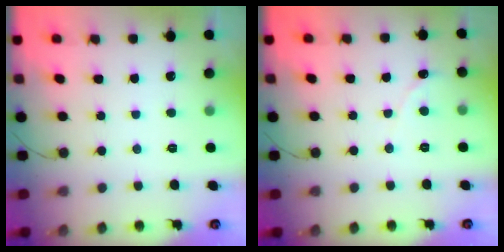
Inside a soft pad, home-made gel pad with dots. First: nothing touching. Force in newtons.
{"total": 0.0}